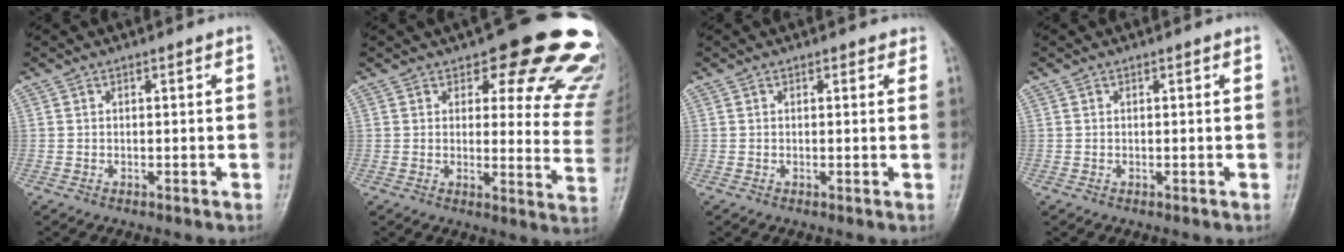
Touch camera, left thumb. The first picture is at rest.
{"total": 19.8, "force": [14.2, 7.4, 11.6], "torque": [-0.079, -0.079, 0.151]}
{"total": 1.4, "force": [1.1, 0.9, 0.4], "torque": [0.014, -0.003, 0.004]}
{"total": 0.0}